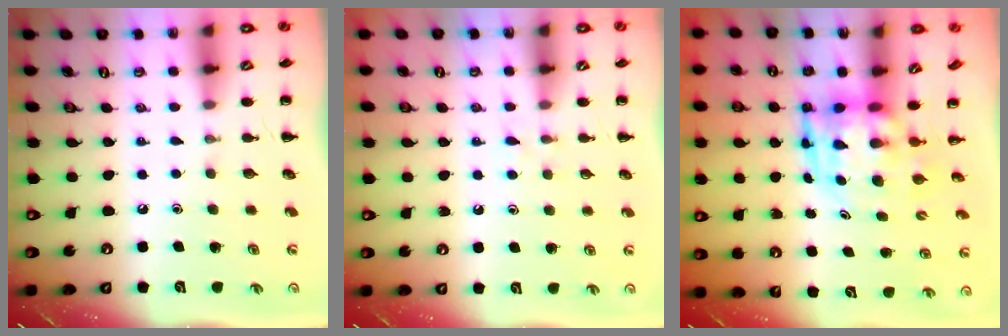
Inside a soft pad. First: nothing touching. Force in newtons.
{"total": 3.0, "press": 2.8, "slide": 1.1}
{"total": 5.3, "press": 5.1, "slide": 1.4}